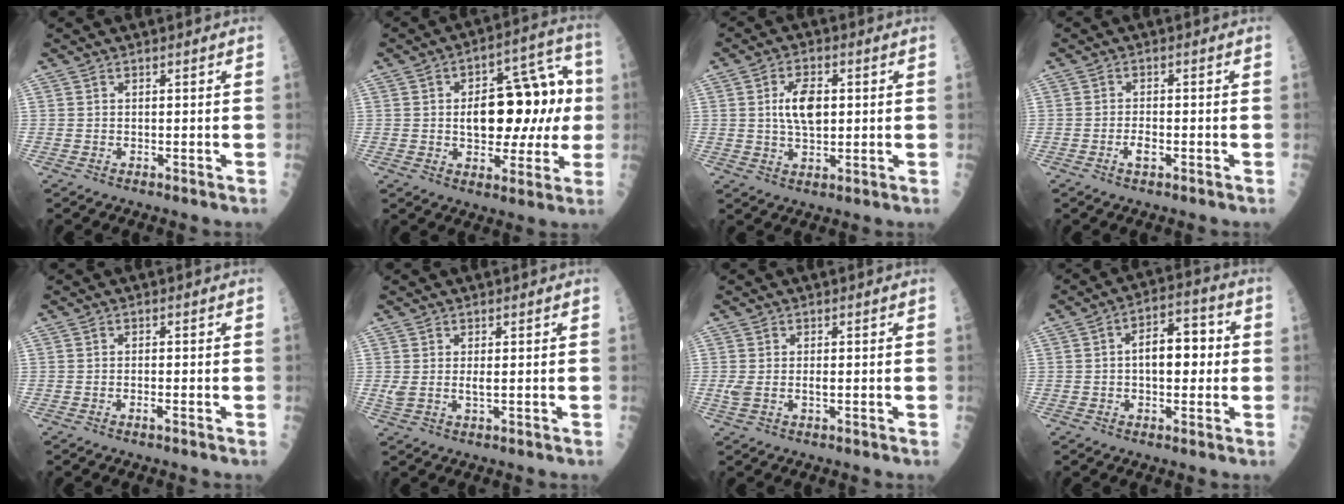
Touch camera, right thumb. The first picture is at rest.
{"total": 18.8, "force": [1.0, 10.5, 15.5], "torque": [-0.173, 0.039, 0.019]}
{"total": 7.4, "force": [1.0, 3.9, 6.2], "torque": [-0.101, 0.000, 0.018]}
{"total": 2.3, "force": [-0.9, 0.9, 1.9], "torque": [-0.032, 0.006, -0.016]}
{"total": 0.8, "force": [-0.4, -0.1, 0.7], "torque": [-0.017, -0.001, -0.007]}
{"total": 2.6, "force": [0.4, 0.9, 2.5], "torque": [-0.055, 0.001, 0.014]}
{"total": 2.7, "force": [-0.1, 1.1, 2.4], "torque": [-0.063, 0.004, -0.001]}
{"total": 9.8, "force": [0.3, 5.3, 8.2], "torque": [-0.100, 0.025, 0.000]}